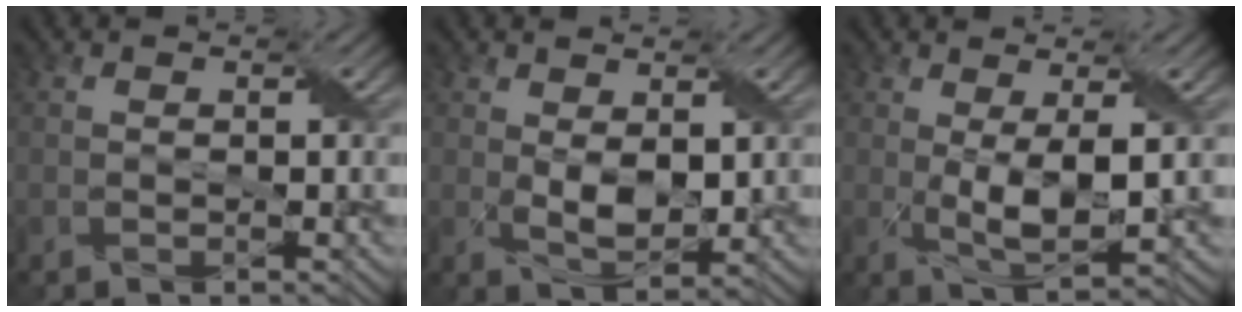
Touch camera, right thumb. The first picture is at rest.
{"total": 4.0, "force": [0.7, 2.2, 3.3], "torque": [-0.073, -0.006, 0.021]}
{"total": 5.5, "force": [0.3, 1.6, 5.3], "torque": [-0.109, -0.003, 0.009]}